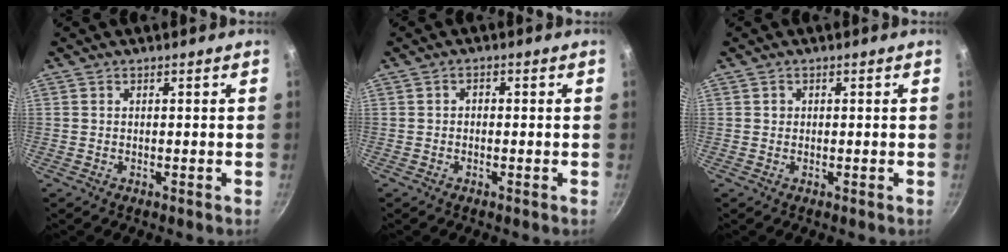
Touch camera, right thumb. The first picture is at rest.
{"total": 1.0, "force": [-0.3, 0.8, 0.5], "torque": [-0.007, 0.005, -0.006]}
{"total": 0.7, "force": [0.1, 0.7, 0.1], "torque": [0.003, 0.002, 0.000]}